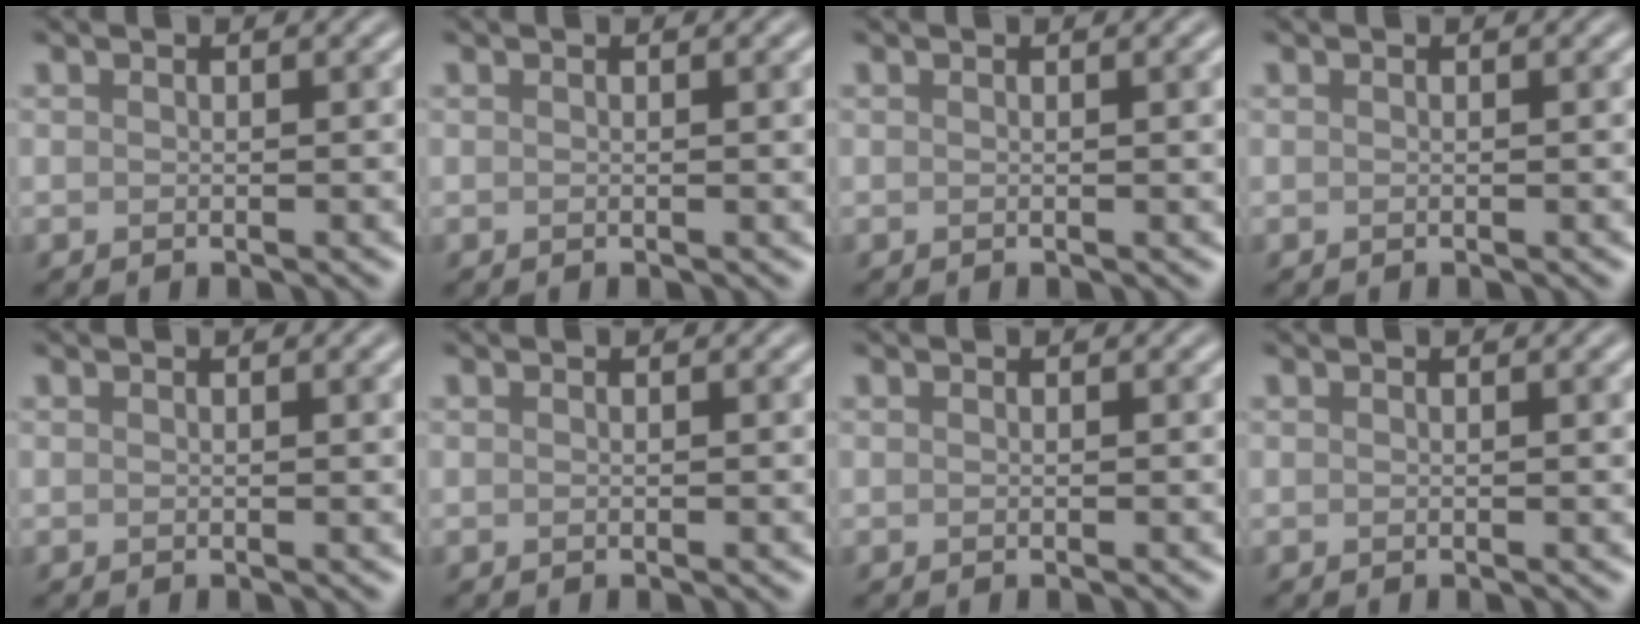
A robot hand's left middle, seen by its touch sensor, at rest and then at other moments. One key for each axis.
{"total": 0.8, "fx": 0.2, "fy": 0.2, "fz": 0.8, "tx": -0.007, "ty": 0.003, "tz": 0.002}
{"total": 1.4, "fx": 0.3, "fy": 0.4, "fz": 1.3, "tx": -0.013, "ty": 0.004, "tz": 0.002}
{"total": 0.0}
{"total": 1.1, "fx": 0.4, "fy": 0.3, "fz": 1.0, "tx": -0.010, "ty": 0.004, "tz": 0.005}
{"total": 0.0}
{"total": 0.0}
{"total": 0.7, "fx": 0.3, "fy": 0.1, "fz": 0.7, "tx": -0.006, "ty": 0.004, "tz": 0.004}